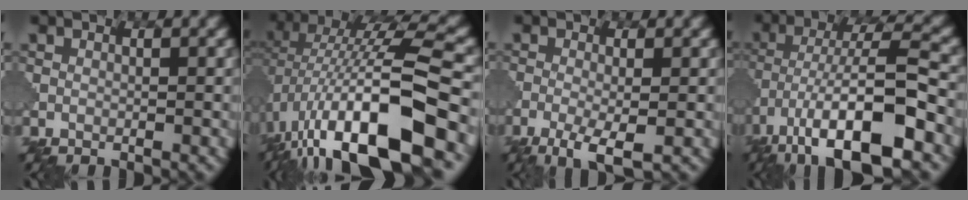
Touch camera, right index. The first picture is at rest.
{"total": 13.6, "force": [-5.4, 4.2, 11.7], "torque": [-0.214, 0.016, -0.083]}
{"total": 3.5, "force": [-2.1, 0.6, 2.7], "torque": [-0.057, -0.005, -0.037]}
{"total": 11.5, "force": [-6.6, 2.5, 9.1], "torque": [-0.165, 0.008, -0.108]}